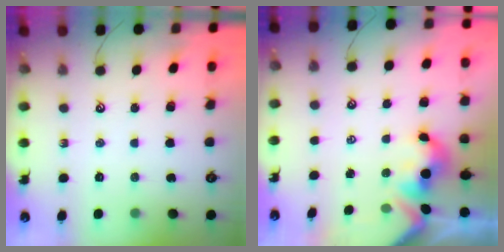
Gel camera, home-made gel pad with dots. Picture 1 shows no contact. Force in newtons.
{"total": 1.3, "press": 1.3, "slide": 0.0}